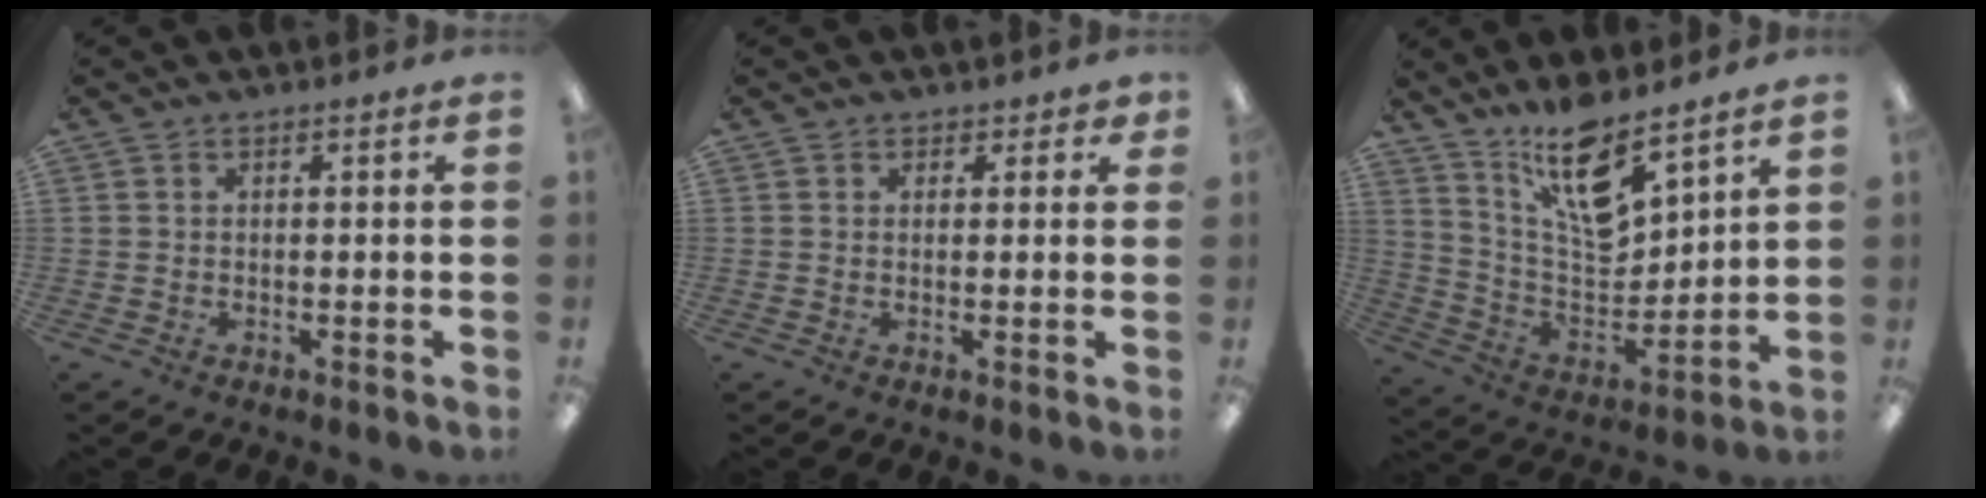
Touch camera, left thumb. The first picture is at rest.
{"total": 1.8, "force": [1.3, 1.3, 0.5], "torque": [0.007, -0.003, 0.020]}
{"total": 15.0, "force": [11.5, 4.6, 8.4], "torque": [-0.155, -0.076, 0.202]}